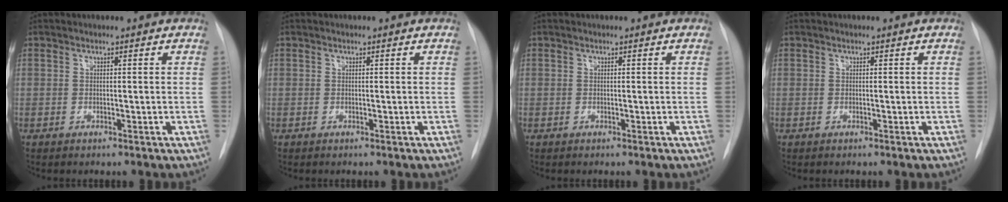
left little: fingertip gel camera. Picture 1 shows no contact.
{"total": 0.0}
{"total": 0.0}
{"total": 0.0}